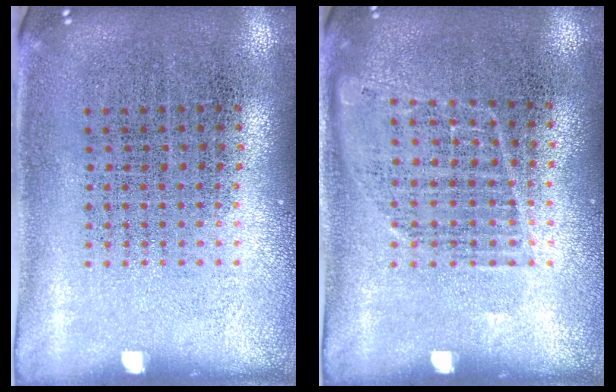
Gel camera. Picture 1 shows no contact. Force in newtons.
{"total": 0.9, "press": 0.9, "slide": 0.3}